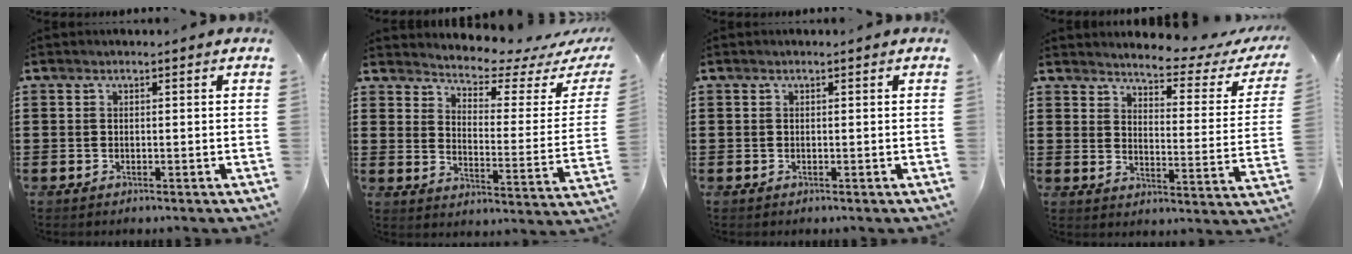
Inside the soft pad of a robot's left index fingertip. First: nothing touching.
{"total": 4.0, "force": [3.9, 0.2, 1.0], "torque": [-0.039, -0.039, 0.058]}
{"total": 0.0}
{"total": 3.8, "force": [3.6, -0.3, 1.4], "torque": [-0.040, -0.031, 0.053]}